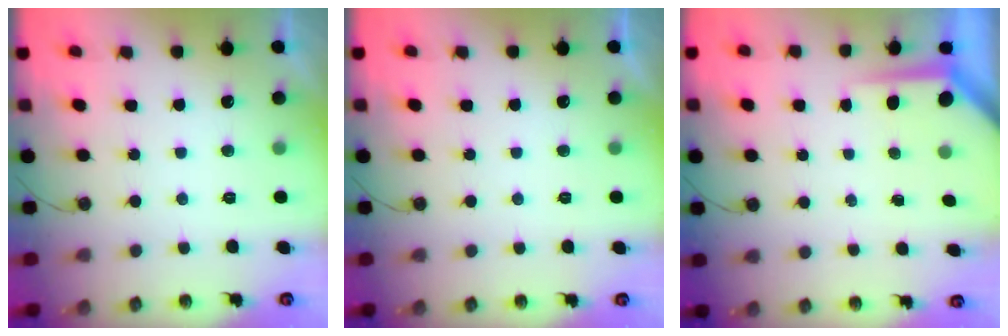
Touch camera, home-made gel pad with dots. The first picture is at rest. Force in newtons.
{"total": 0.0}
{"total": 4.0, "press": 3.9, "slide": 0.3}